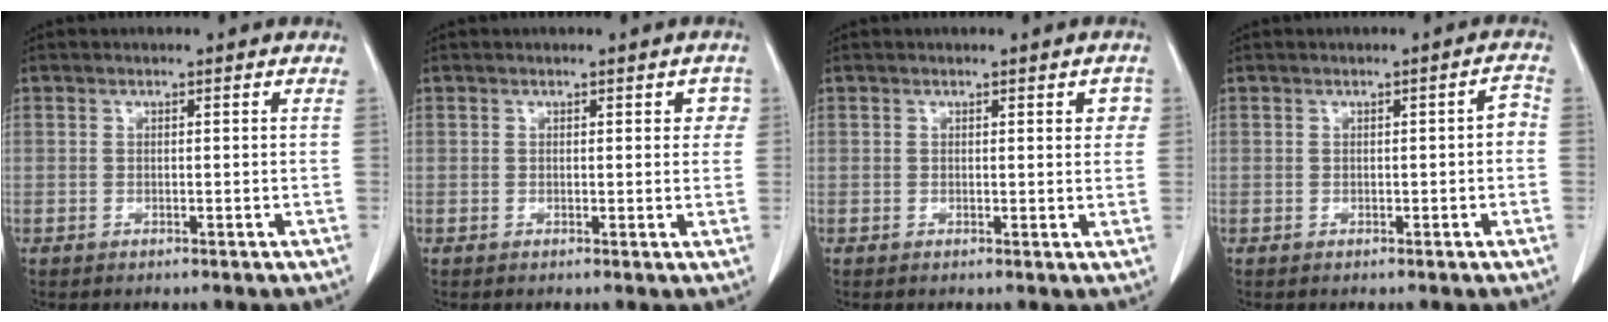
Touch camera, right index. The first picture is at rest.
{"total": 2.6, "force": [1.0, 1.6, 1.8], "torque": [-0.002, 0.007, 0.008]}
{"total": 2.6, "force": [0.9, 1.1, 2.1], "torque": [-0.014, 0.002, 0.009]}
{"total": 2.2, "force": [-0.1, 0.8, 2.0], "torque": [-0.016, 0.018, -0.003]}